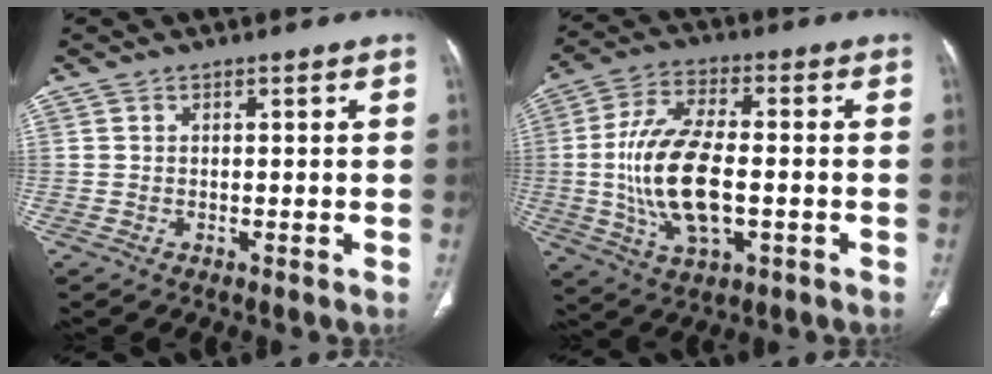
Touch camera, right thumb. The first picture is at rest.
{"total": 16.0, "force": [-1.8, 7.6, 14.0], "torque": [-0.278, 0.009, -0.029]}